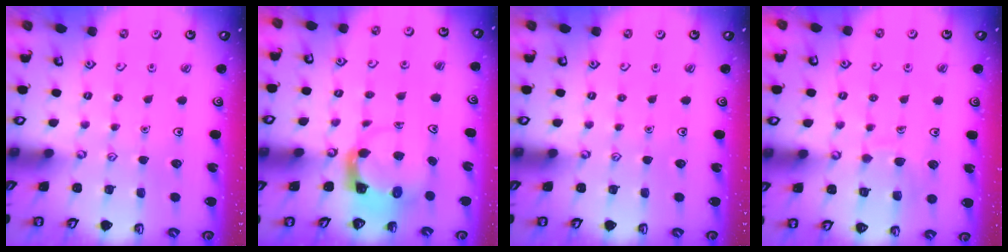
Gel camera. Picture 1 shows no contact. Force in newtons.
{"total": 3.9, "press": 3.8, "slide": 0.5}
{"total": 0.0}
{"total": 7.3, "press": 7.3, "slide": 0.7}